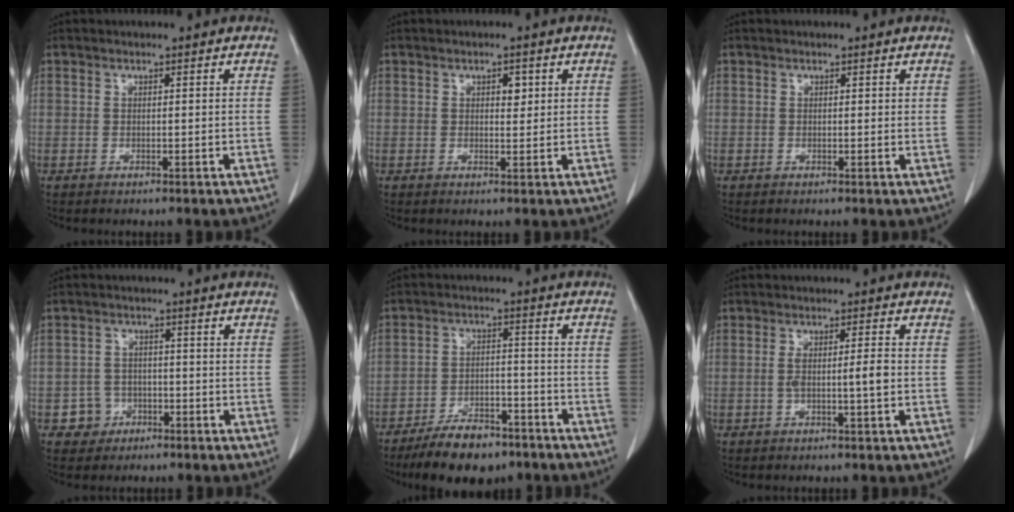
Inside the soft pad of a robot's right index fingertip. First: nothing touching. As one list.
[{"total": 1.8, "force": [0.7, 0.9, 1.3], "torque": [-0.016, -0.001, 0.009]}, {"total": 0.0}, {"total": 3.9, "force": [-1.8, 3.5, 0.0], "torque": [0.010, 0.017, -0.026]}, {"total": 10.2, "force": [-7.8, 4.2, 5.0], "torque": [-0.079, 0.000, -0.132]}, {"total": 3.5, "force": [-0.6, 0.1, 3.5], "torque": [-0.068, 0.005, -0.007]}]